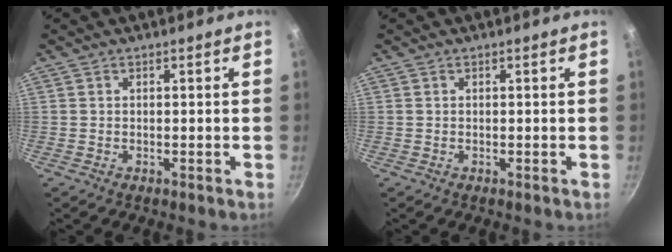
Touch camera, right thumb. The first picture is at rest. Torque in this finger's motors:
{"motor_torque": [-0.21, -0.05, 0.00, 0.00, 0.03]}